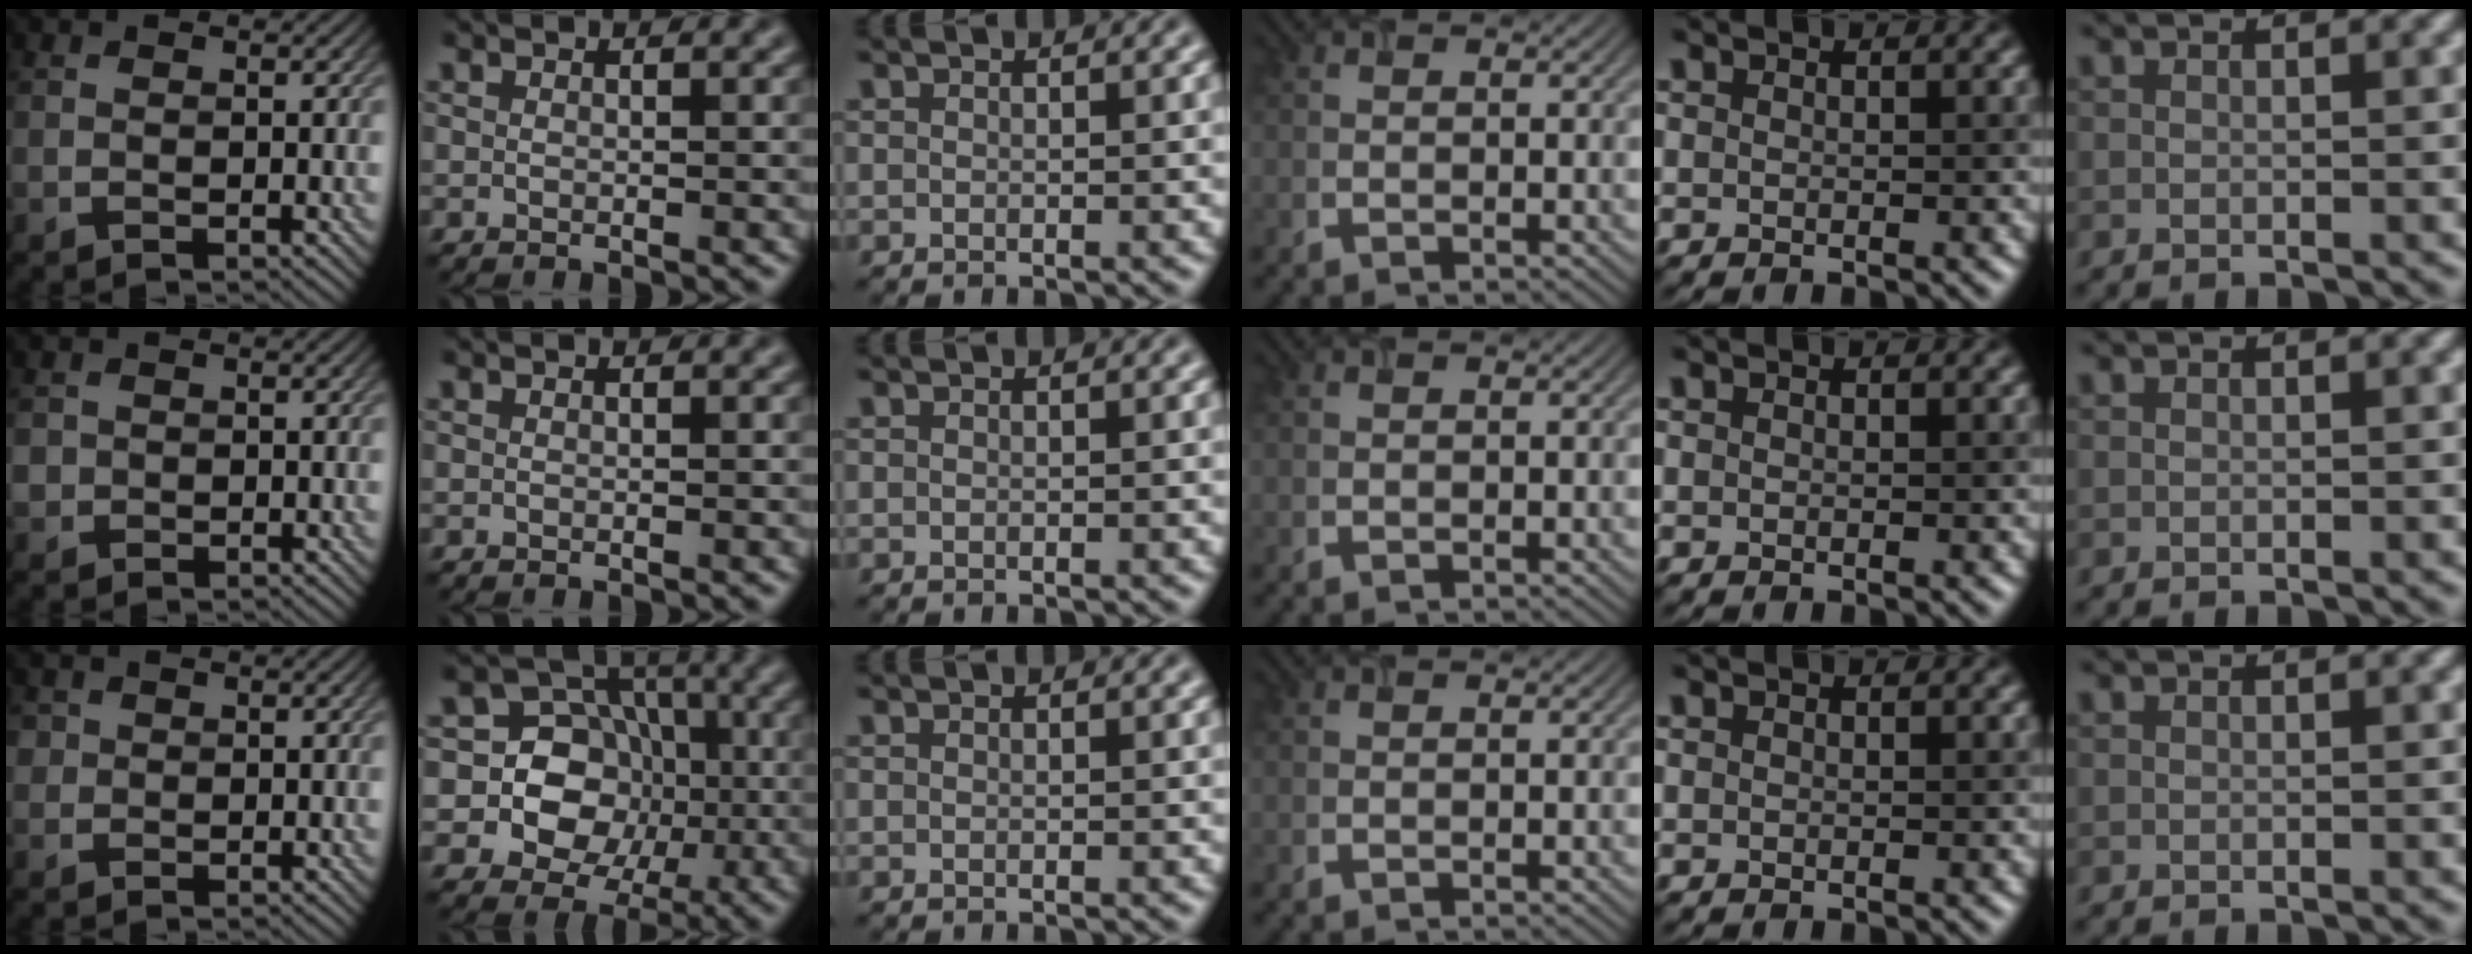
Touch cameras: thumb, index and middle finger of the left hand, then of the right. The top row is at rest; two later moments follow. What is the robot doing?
{"motion": "close", "object": "airpods case & airpods"}